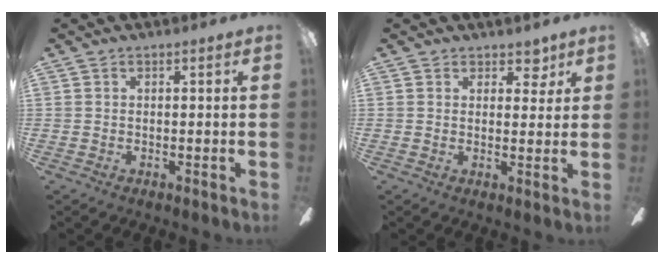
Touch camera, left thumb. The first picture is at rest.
{"total": 4.1, "force": [2.9, 2.5, 1.5], "torque": [-0.006, -0.011, 0.048]}